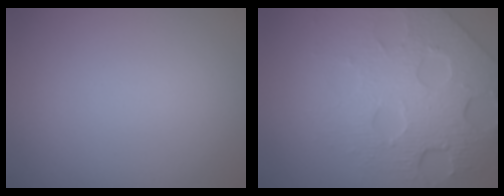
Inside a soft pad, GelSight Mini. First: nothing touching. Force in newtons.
{"total": 7.9, "press": 5.4, "slide": 5.8}